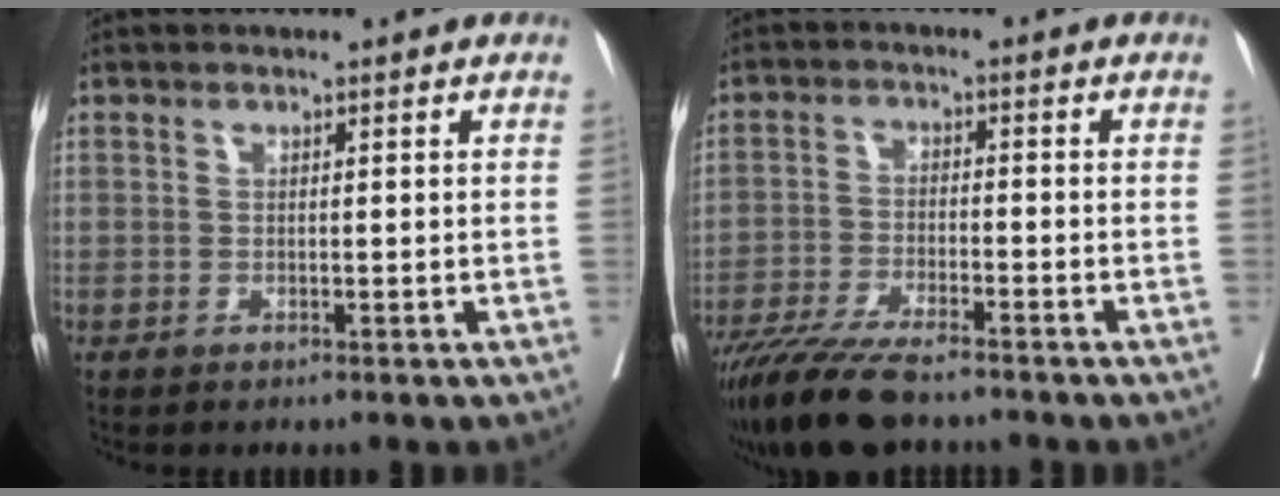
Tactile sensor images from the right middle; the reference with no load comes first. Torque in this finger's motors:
{"motor_torque": [1.09, -1.05, 0.21, 0.06]}